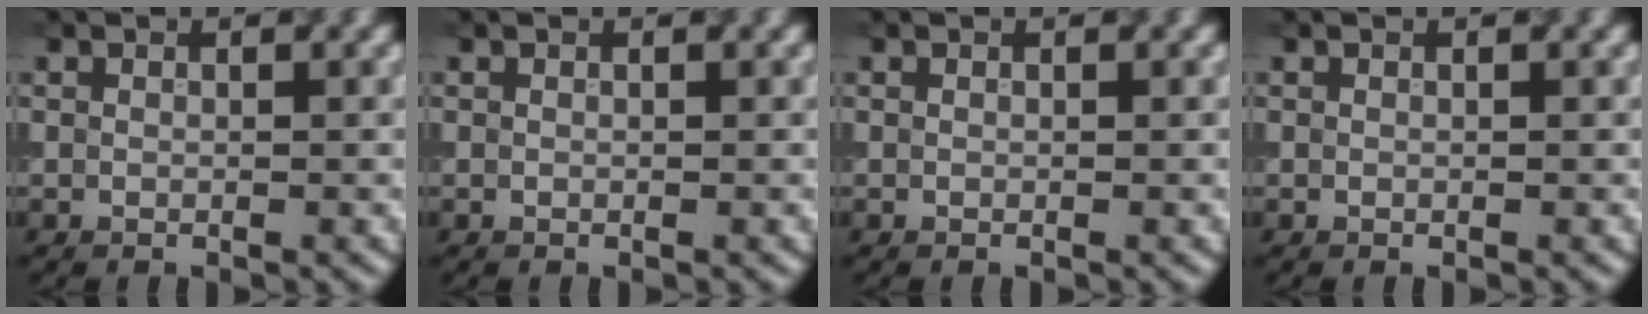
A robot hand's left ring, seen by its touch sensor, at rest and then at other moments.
{"total": 0.0}
{"total": 0.0}
{"total": 0.0}